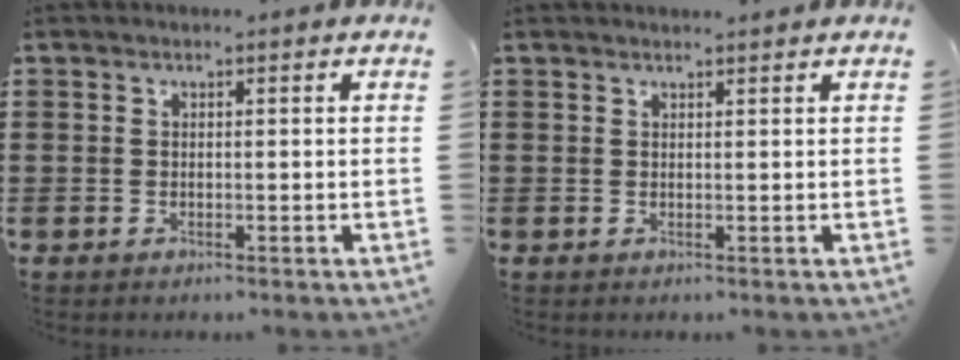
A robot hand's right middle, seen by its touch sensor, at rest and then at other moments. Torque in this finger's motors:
{"motor_torque": [-0.62, 0.48, -0.17, -0.01]}